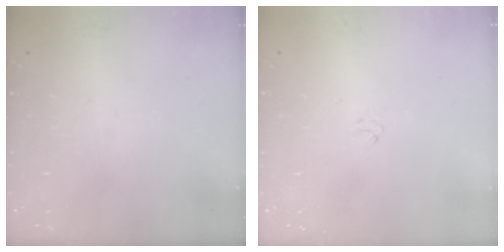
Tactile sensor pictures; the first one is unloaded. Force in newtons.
{"total": 1.3, "press": 1.3, "slide": 0.4}